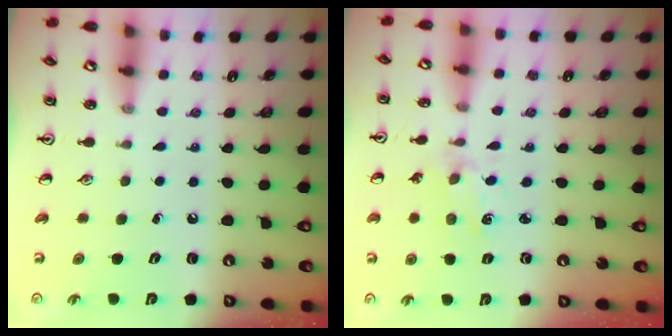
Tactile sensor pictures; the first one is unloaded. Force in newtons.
{"total": 1.7, "press": 1.7, "slide": 0.3}